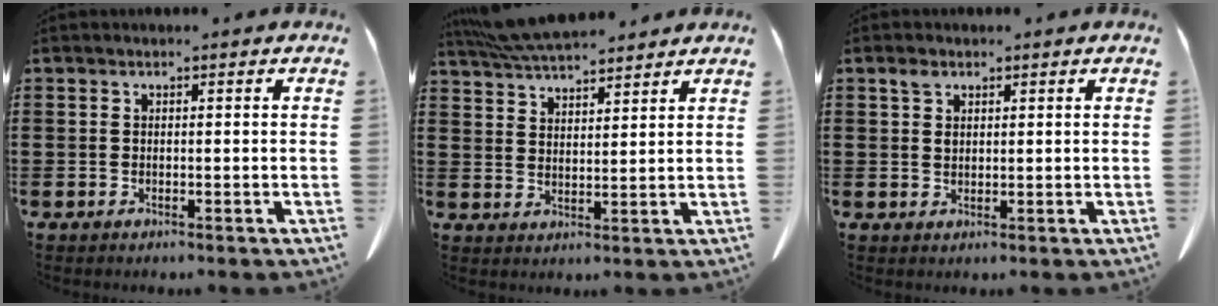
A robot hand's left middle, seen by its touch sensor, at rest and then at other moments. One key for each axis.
{"total": 6.8, "fx": 6.2, "fy": 1.4, "fz": 2.4, "tx": -0.066, "ty": -0.014, "tz": 0.117}
{"total": 1.7, "fx": 1.2, "fy": 0.9, "fz": 0.9, "tx": -0.014, "ty": -0.002, "tz": 0.021}